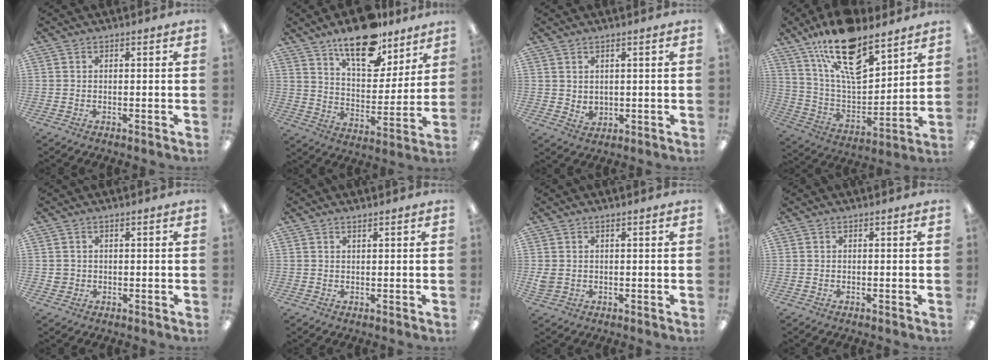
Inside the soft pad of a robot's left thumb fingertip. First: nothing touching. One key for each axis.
{"total": 17.8, "fx": 13.4, "fy": 7.5, "fz": 9.0, "tx": -0.137, "ty": -0.078, "tz": 0.229}
{"total": 2.5, "fx": 1.7, "fy": 1.6, "fz": 0.9, "tx": -0.013, "ty": -0.009, "tz": 0.029}
{"total": 20.2, "fx": 14.1, "fy": 7.9, "fz": 12.0, "tx": -0.208, "ty": -0.081, "tz": 0.245}
{"total": 1.6, "fx": 0.2, "fy": 1.6, "fz": 0.2, "tx": -0.007, "ty": 0.005, "tz": 0.001}
{"total": 0.9, "fx": 0.8, "fy": 0.1, "fz": 0.4, "tx": -0.009, "ty": 0.000, "tz": 0.014}
{"total": 2.1, "fx": 0.4, "fy": 1.8, "fz": 1.1, "tx": -0.021, "ty": 0.005, "tz": 0.006}
{"total": 0.0}